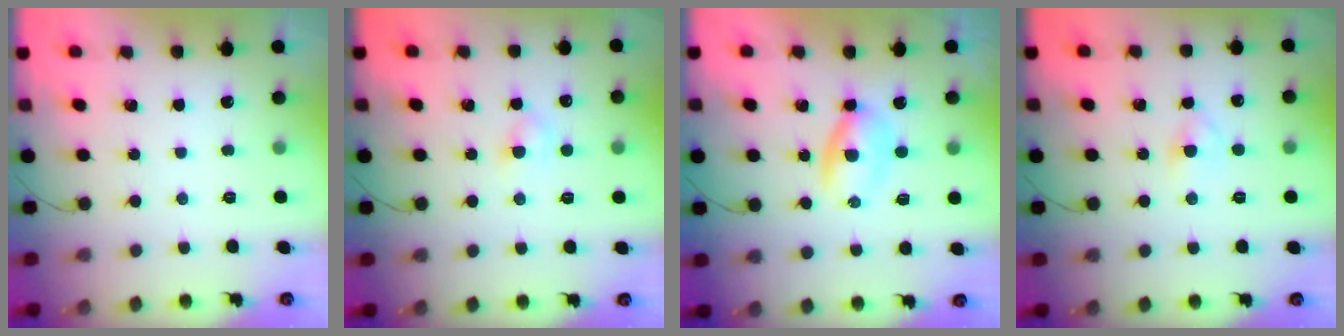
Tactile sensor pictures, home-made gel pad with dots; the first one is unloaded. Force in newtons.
{"total": 3.3, "press": 3.0, "slide": 1.3}
{"total": 3.3, "press": 3.2, "slide": 1.1}
{"total": 2.8, "press": 2.7, "slide": 0.8}